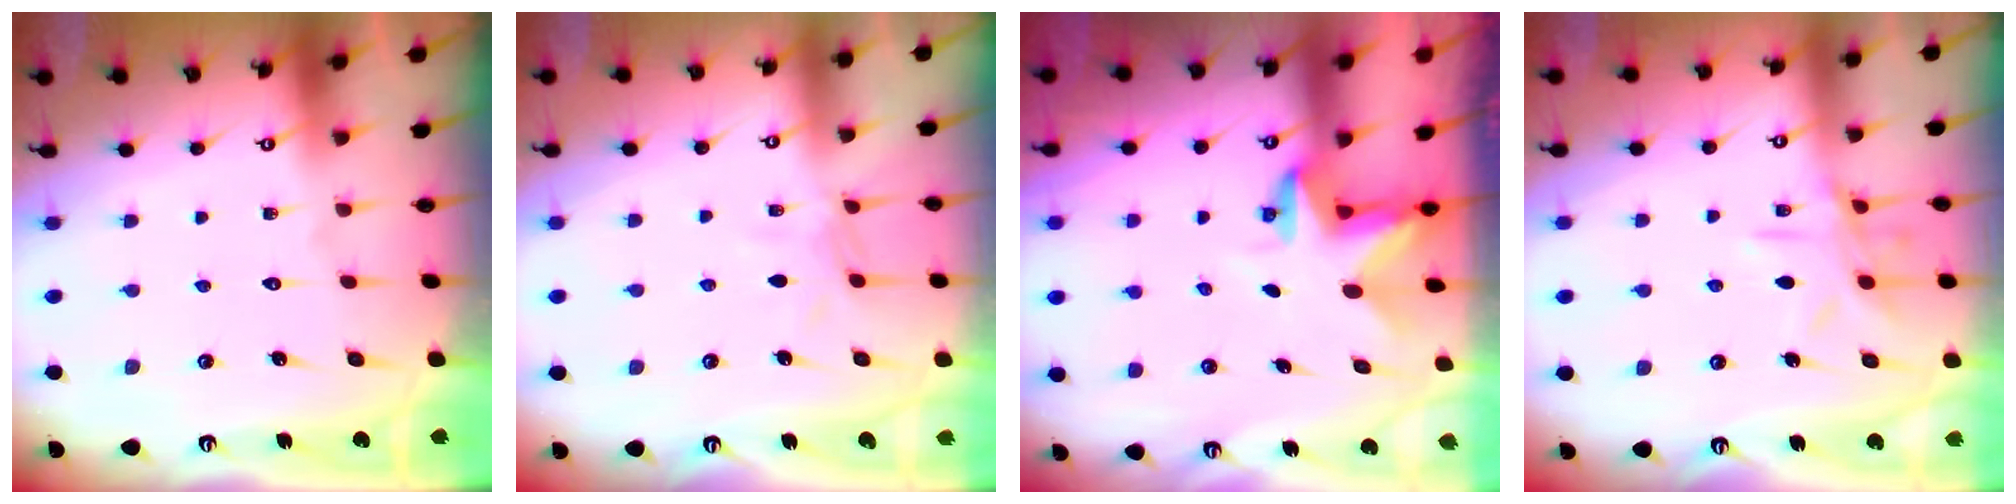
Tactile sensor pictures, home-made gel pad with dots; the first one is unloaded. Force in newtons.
{"total": 5.0, "press": 5.0, "slide": 0.5}
{"total": 2.8, "press": 2.8, "slide": 0.2}
{"total": 10.3, "press": 10.3, "slide": 0.8}